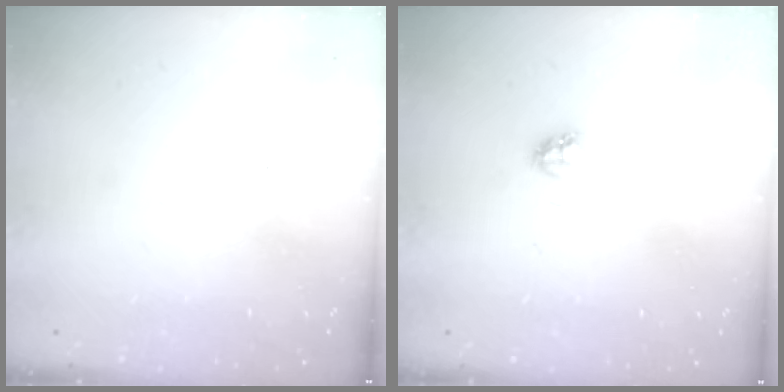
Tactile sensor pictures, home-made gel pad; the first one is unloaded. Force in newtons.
{"total": 2.8, "press": 2.8, "slide": 0.3}